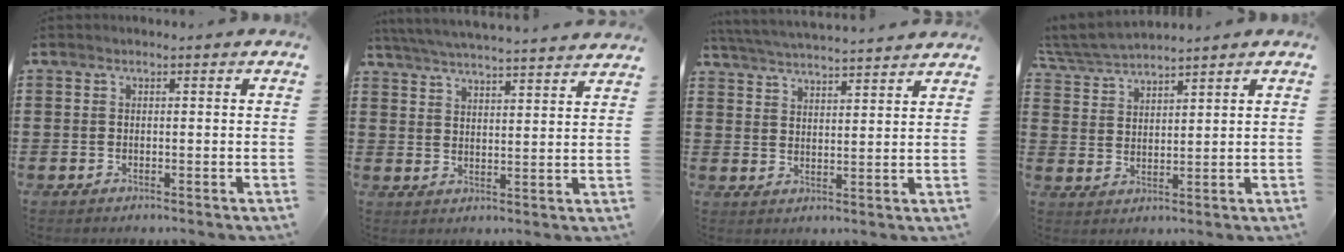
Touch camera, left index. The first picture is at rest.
{"total": 5.4, "force": [5.2, -0.8, 1.0], "torque": [-0.040, -0.033, 0.090]}
{"total": 4.3, "force": [4.2, -0.7, 0.5], "torque": [-0.028, -0.028, 0.072]}
{"total": 4.8, "force": [4.7, 0.1, 0.9], "torque": [-0.035, -0.016, 0.086]}